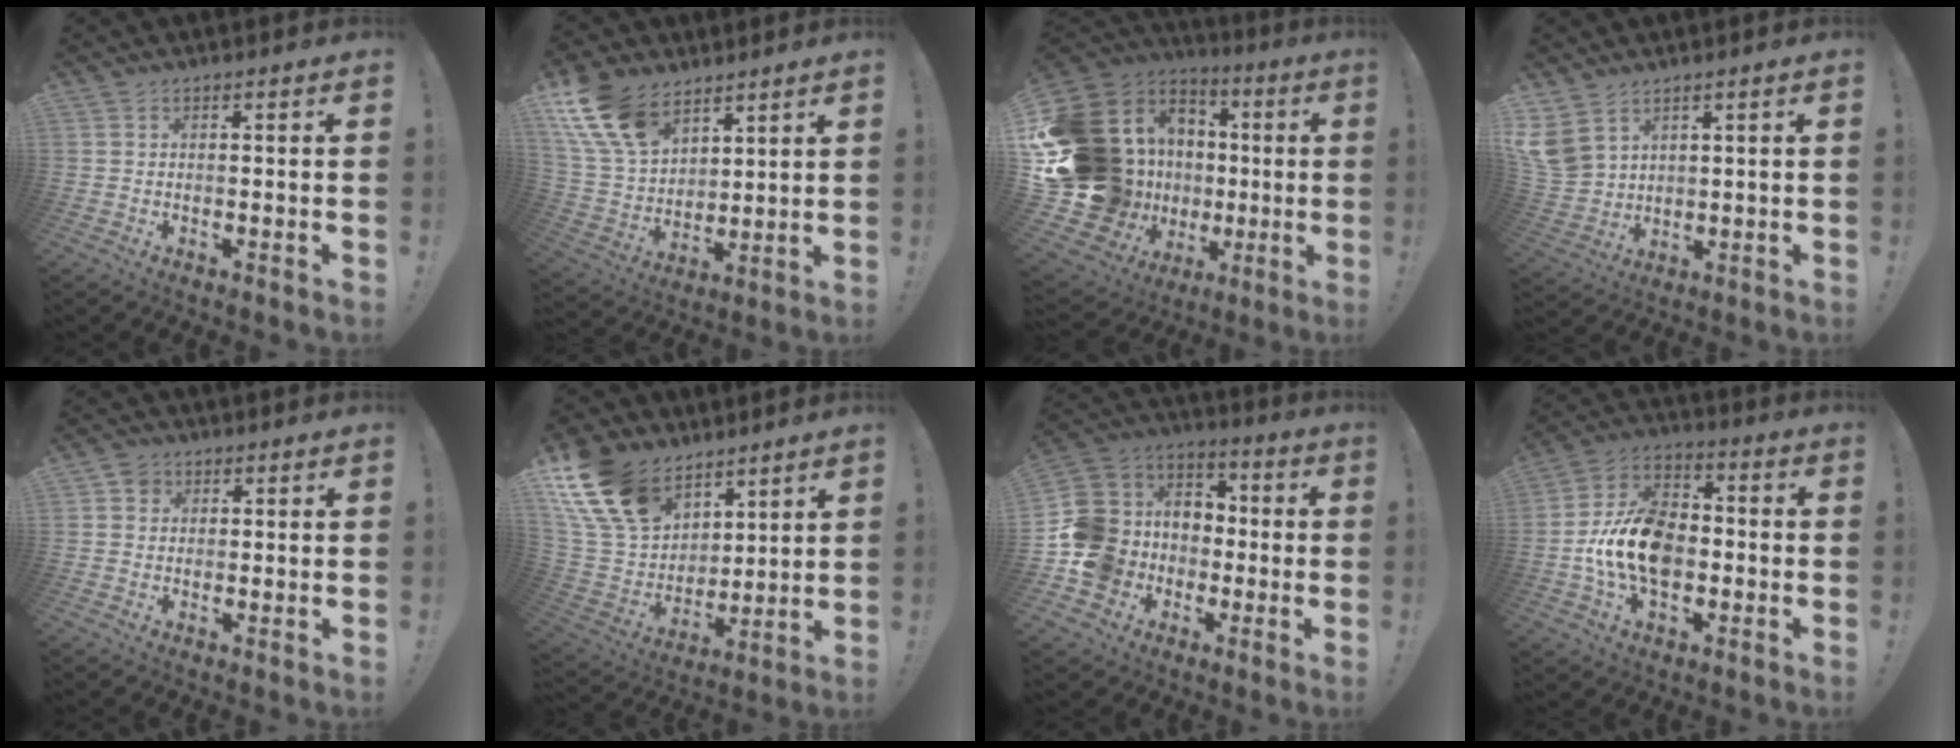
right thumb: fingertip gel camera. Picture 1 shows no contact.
{"total": 17.2, "force": [10.6, 10.2, 8.9], "torque": [-0.202, -0.053, 0.206]}
{"total": 25.3, "force": [0.8, 20.6, 14.6], "torque": [-0.245, -0.051, 0.119]}
{"total": 8.5, "force": [4.9, 5.7, 3.9], "torque": [-0.093, -0.018, 0.102]}
{"total": 3.4, "force": [1.1, 3.0, 0.9], "torque": [-0.015, 0.004, 0.021]}
{"total": 19.9, "force": [12.0, 13.3, 8.8], "torque": [-0.191, -0.061, 0.242]}
{"total": 17.2, "force": [-4.5, 15.4, 6.2], "torque": [-0.117, 0.027, -0.047]}
{"total": 17.1, "force": [-3.3, 11.8, 11.9], "torque": [-0.219, 0.030, -0.057]}